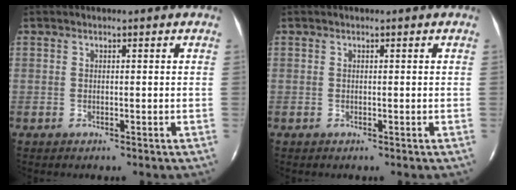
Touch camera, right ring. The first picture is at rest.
{"total": 0.0}